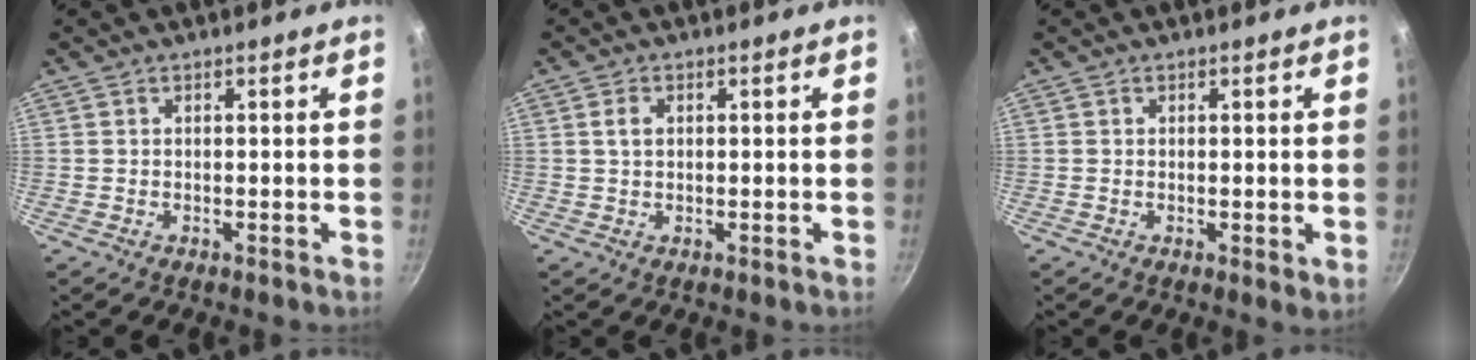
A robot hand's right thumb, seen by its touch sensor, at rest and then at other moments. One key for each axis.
{"total": 2.2, "fx": 0.5, "fy": 1.5, "fz": 1.5, "tx": -0.019, "ty": 0.003, "tz": 0.009}
{"total": 1.6, "fx": 0.1, "fy": 0.5, "fz": 1.5, "tx": -0.021, "ty": -0.006, "tz": -0.001}